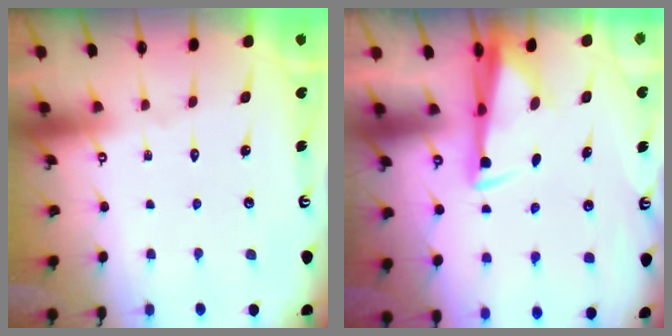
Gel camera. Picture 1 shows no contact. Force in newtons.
{"total": 3.4, "press": 3.3, "slide": 0.7}